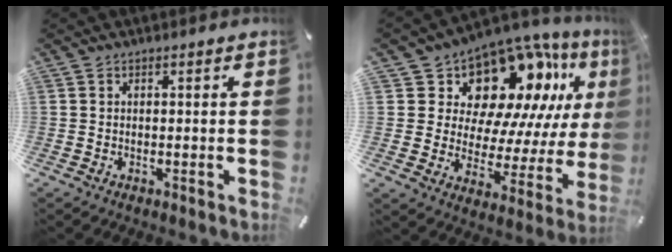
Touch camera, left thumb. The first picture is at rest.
{"total": 13.9, "force": [8.9, 9.2, 5.5], "torque": [-0.076, -0.099, 0.156]}